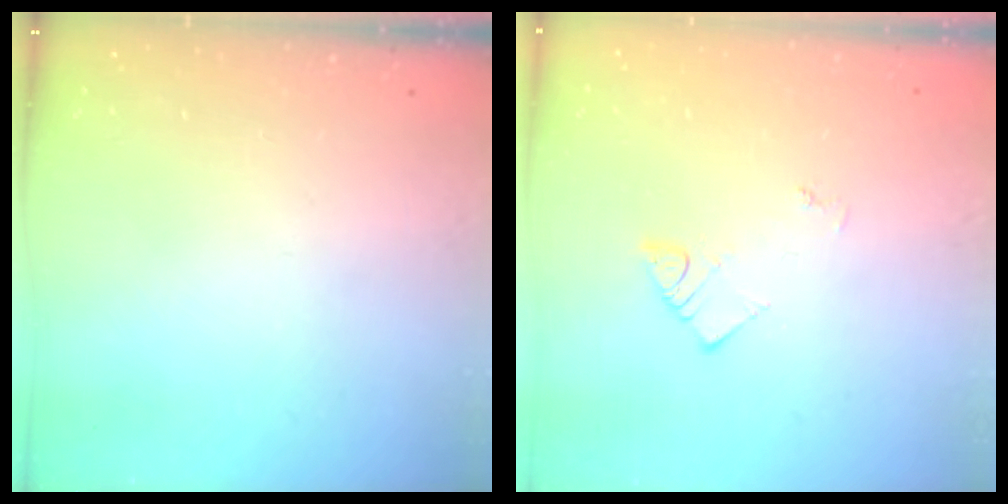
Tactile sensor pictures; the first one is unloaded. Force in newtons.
{"total": 3.7, "press": 3.6, "slide": 0.6}